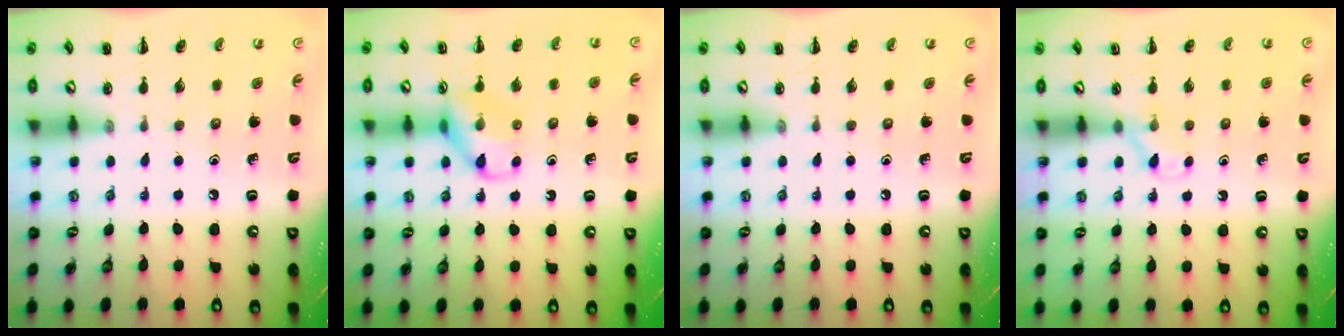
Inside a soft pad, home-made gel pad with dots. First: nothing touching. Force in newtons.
{"total": 12.3, "press": 12.2, "slide": 1.6}
{"total": 0.0}
{"total": 4.8, "press": 4.6, "slide": 1.4}